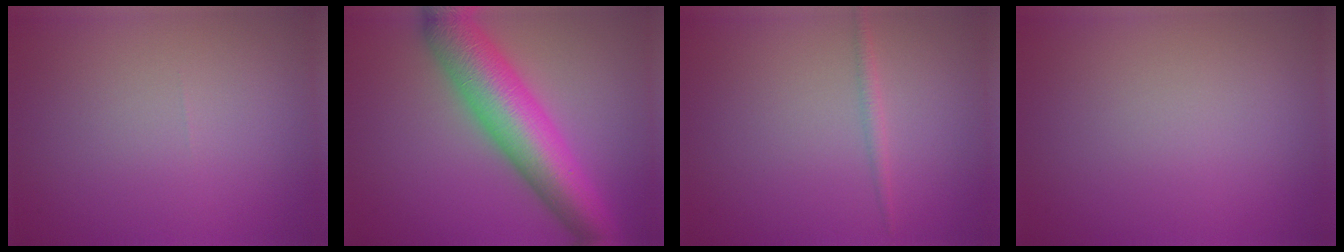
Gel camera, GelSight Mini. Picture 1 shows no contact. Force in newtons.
{"total": 9.5, "press": 9.5, "slide": 0.2}
{"total": 1.0, "press": 1.0, "slide": 0.1}
{"total": 0.0}